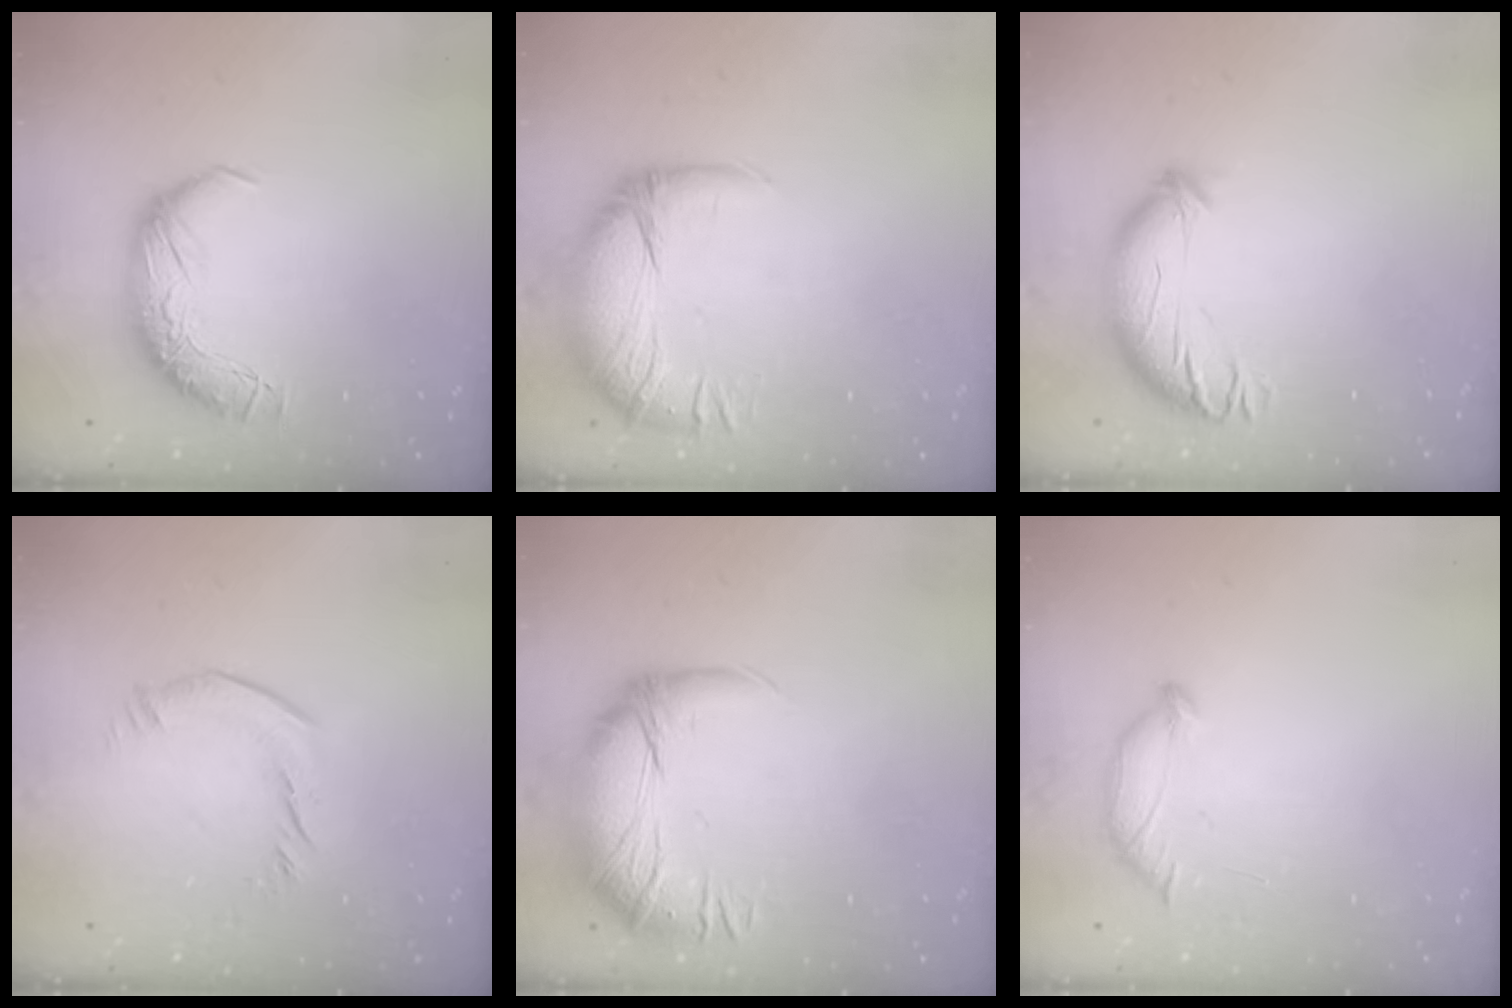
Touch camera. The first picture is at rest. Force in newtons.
{"total": 3.4, "press": 2.4, "slide": 2.4}
{"total": 3.7, "press": 2.9, "slide": 2.4}
{"total": 4.1, "press": 3.9, "slide": 1.2}
{"total": 2.7, "press": 1.3, "slide": 2.3}
{"total": 7.0, "press": 7.0, "slide": 0.4}